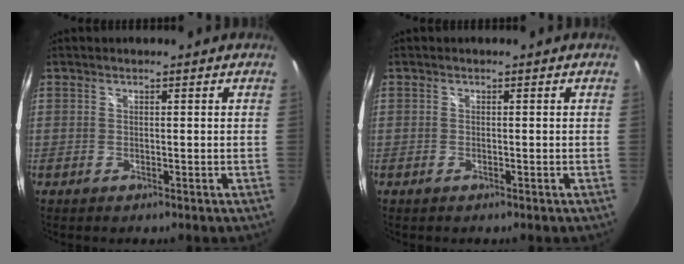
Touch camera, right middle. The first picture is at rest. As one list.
[{"total": 0.5, "force": [-0.4, 0.3, 0.3], "torque": [-0.005, -0.003, -0.008]}]